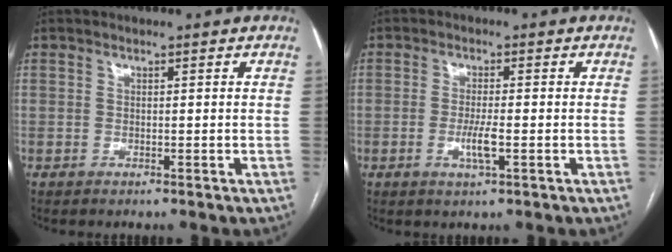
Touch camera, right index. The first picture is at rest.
{"total": 3.4, "force": [-1.0, 0.2, 3.2], "torque": [-0.065, -0.006, -0.017]}